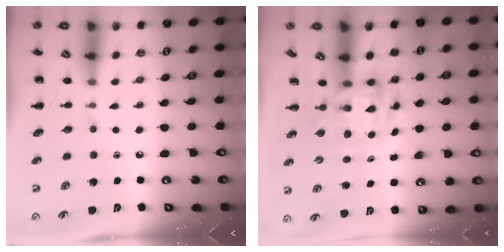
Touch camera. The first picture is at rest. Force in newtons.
{"total": 3.5, "press": 3.4, "slide": 0.7}